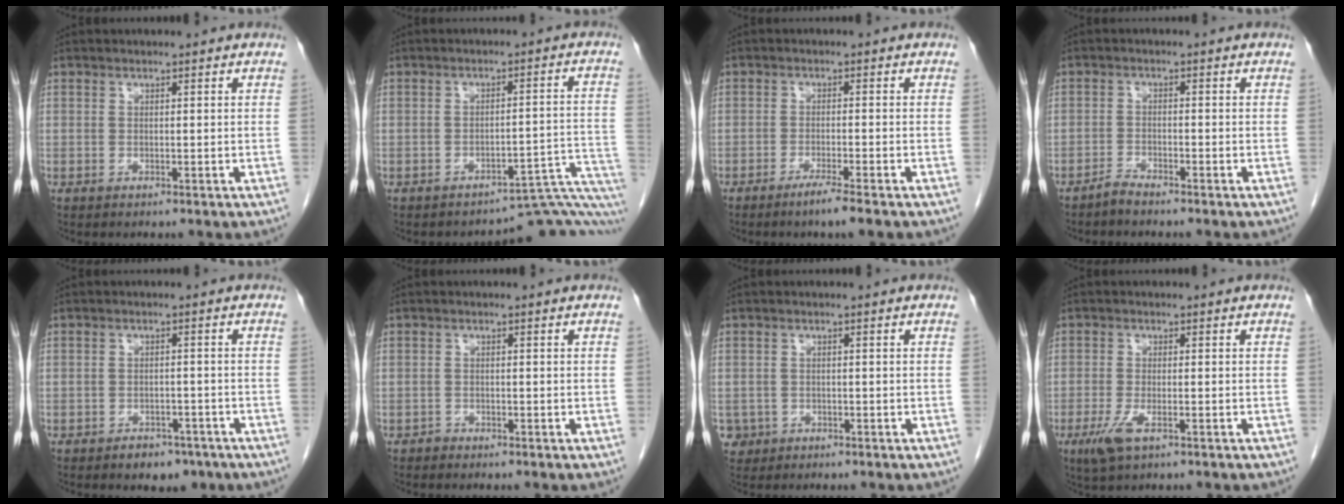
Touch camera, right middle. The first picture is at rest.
{"total": 10.4, "force": [-10.3, 0.7, 1.5], "torque": [0.011, 0.042, -0.116]}
{"total": 3.2, "force": [-2.3, -0.5, 2.2], "torque": [-0.042, -0.008, -0.043]}
{"total": 1.8, "force": [-1.8, 0.0, 0.4], "torque": [-0.007, -0.003, -0.035]}
{"total": 4.1, "force": [-3.0, 2.4, 1.5], "torque": [-0.019, 0.005, -0.035]}
{"total": 0.7, "force": [-0.6, 0.3, -0.1], "torque": [-0.003, 0.001, -0.014]}
{"total": 2.6, "force": [-1.1, 2.4, 0.0], "torque": [0.000, 0.008, -0.019]}
{"total": 4.0, "force": [-2.0, 1.2, 3.2], "torque": [-0.075, -0.008, -0.034]}